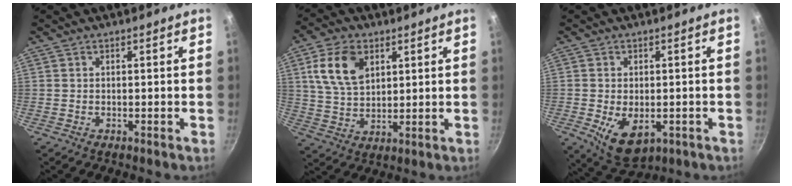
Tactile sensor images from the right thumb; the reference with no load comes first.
{"total": 11.3, "force": [4.2, 7.2, 7.6], "torque": [-0.126, -0.010, 0.083]}
{"total": 8.4, "force": [-2.2, 5.1, 6.4], "torque": [-0.093, -0.011, -0.020]}